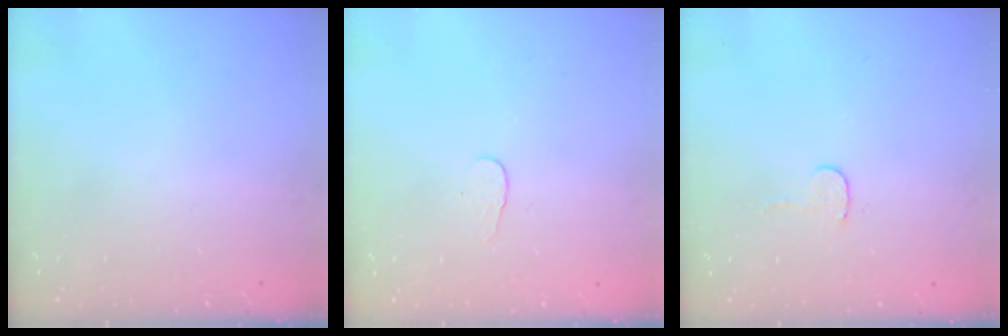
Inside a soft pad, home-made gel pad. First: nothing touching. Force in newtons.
{"total": 3.1, "press": 3.1, "slide": 0.3}
{"total": 4.1, "press": 4.1, "slide": 0.3}